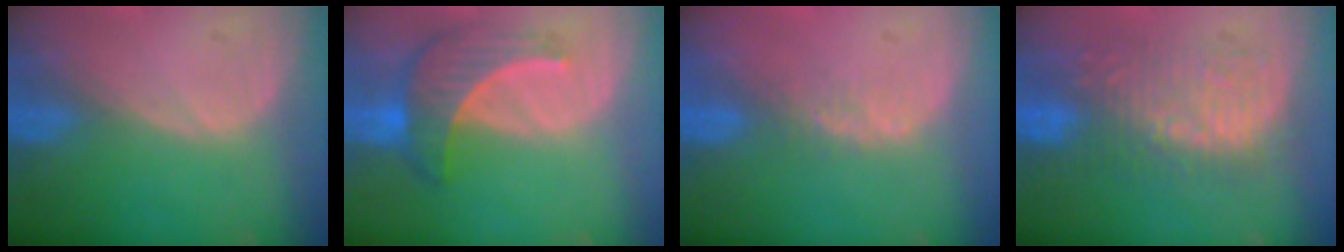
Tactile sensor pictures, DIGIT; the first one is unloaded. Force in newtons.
{"total": 7.4, "press": 6.8, "slide": 2.8}
{"total": 2.1, "press": 1.7, "slide": 1.2}
{"total": 8.7, "press": 8.6, "slide": 0.9}